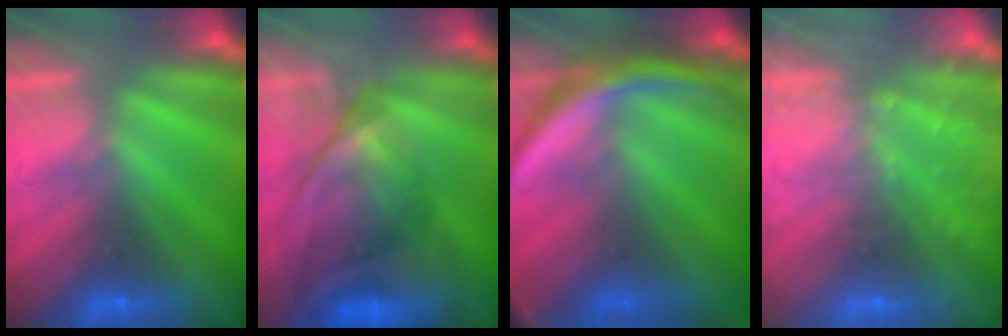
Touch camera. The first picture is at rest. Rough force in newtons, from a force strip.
{"total": 8.2}
{"total": 9.5}
{"total": 7.7}